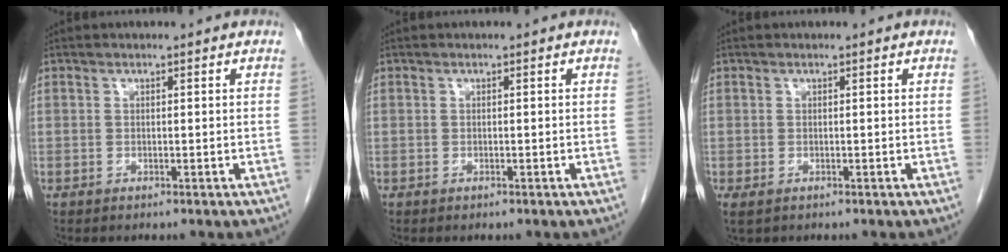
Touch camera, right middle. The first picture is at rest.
{"total": 0.0}
{"total": 1.5, "force": [-0.7, 0.9, 1.0], "torque": [-0.020, -0.004, -0.006]}